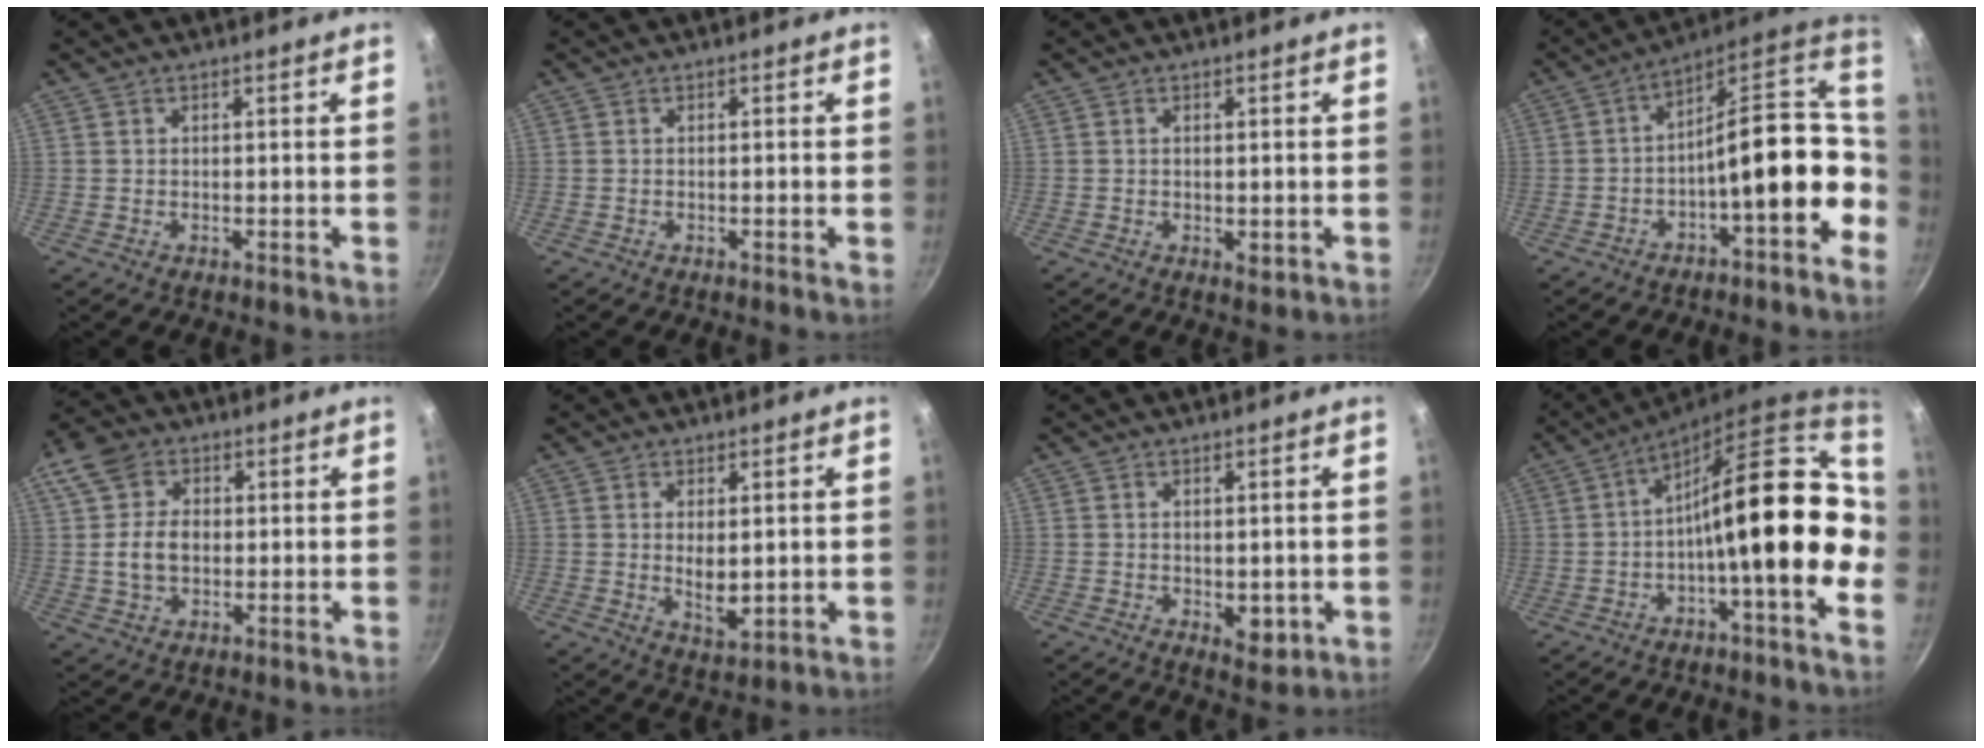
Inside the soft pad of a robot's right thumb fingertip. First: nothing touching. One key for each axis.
{"total": 0.8, "fx": -0.2, "fy": 0.0, "fz": 0.8, "tx": -0.016, "ty": 0.001, "tz": -0.006}
{"total": 1.8, "fx": -0.1, "fy": 0.8, "fz": 1.6, "tx": -0.024, "ty": -0.006, "tz": -0.001}
{"total": 15.9, "fx": -2.2, "fy": 6.8, "fz": 14.2, "tx": -0.172, "ty": 0.042, "tz": -0.035}
{"total": 9.3, "fx": 0.8, "fy": 6.9, "fz": 6.1, "tx": -0.097, "ty": 0.009, "tz": 0.004}
{"total": 5.5, "fx": 0.4, "fy": 2.6, "fz": 4.9, "tx": -0.077, "ty": -0.017, "tz": 0.015}
{"total": 4.6, "fx": -0.7, "fy": 2.4, "fz": 3.9, "tx": -0.053, "ty": -0.015, "tz": -0.006}
{"total": 16.6, "fx": -1.8, "fy": 4.7, "fz": 15.8, "tx": -0.213, "ty": 0.036, "tz": -0.035}